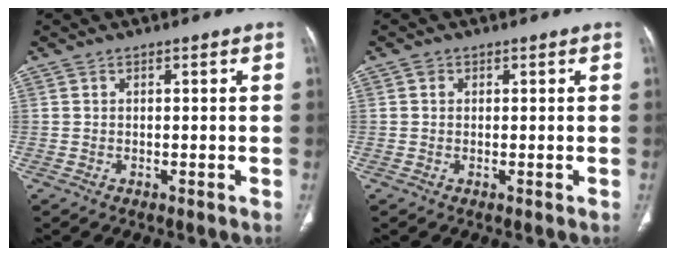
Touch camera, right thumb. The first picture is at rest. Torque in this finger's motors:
{"motor_torque": [-0.13, -0.01, 0.52, 0.29, -0.01]}